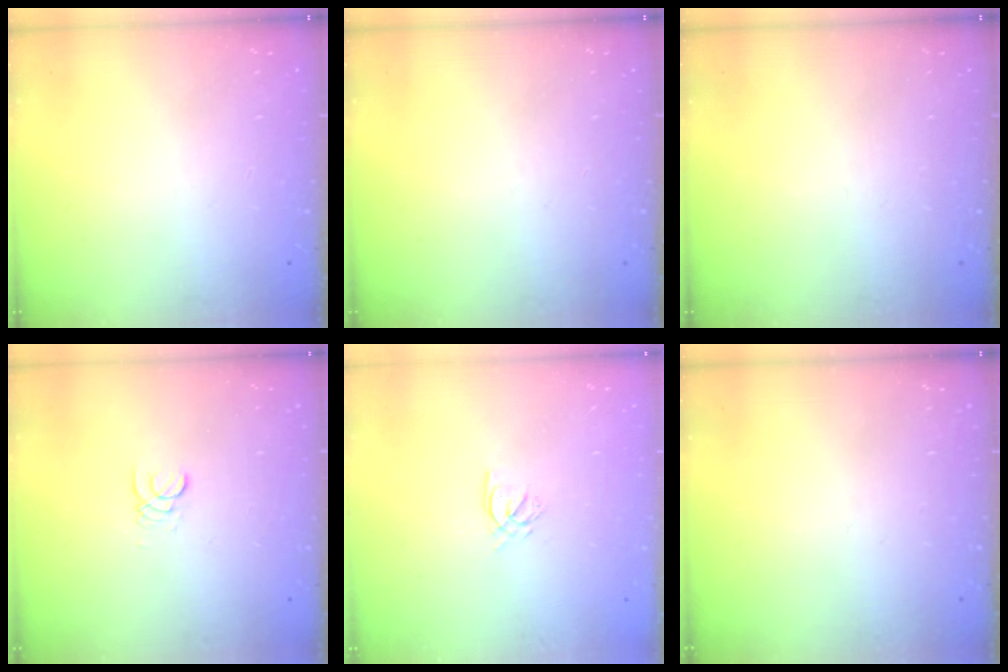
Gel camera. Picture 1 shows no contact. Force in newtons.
{"total": 0.0}
{"total": 0.0}
{"total": 1.2, "press": 1.2, "slide": 0.0}
{"total": 2.1, "press": 2.1, "slide": 0.1}
{"total": 0.0}